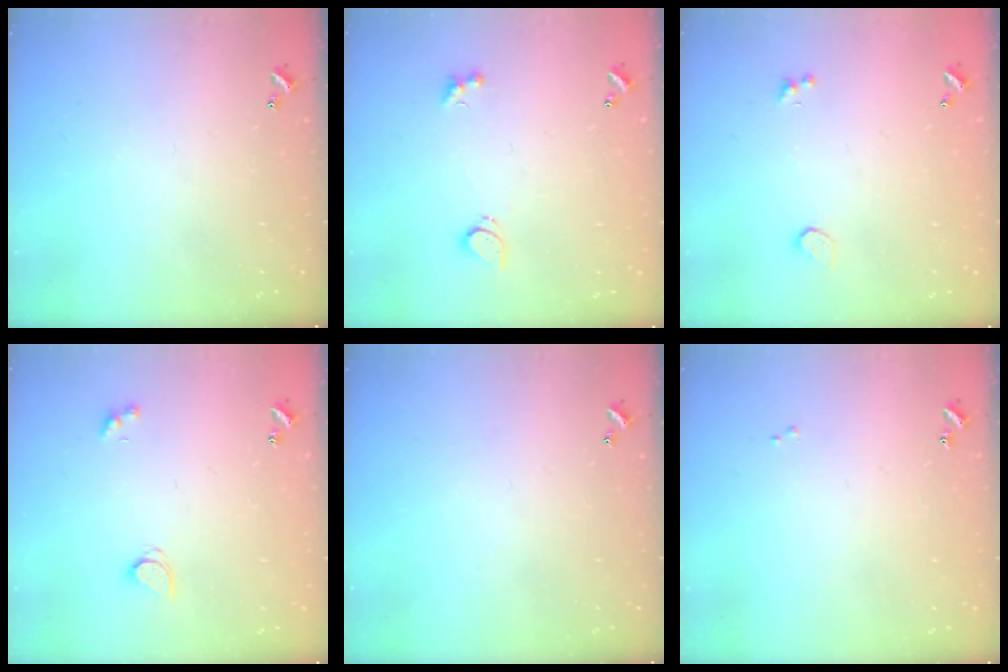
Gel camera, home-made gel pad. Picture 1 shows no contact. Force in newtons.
{"total": 2.3, "press": 2.3, "slide": 0.6}
{"total": 0.9, "press": 0.7, "slide": 0.5}
{"total": 2.6, "press": 2.6, "slide": 0.5}
{"total": 0.0}
{"total": 0.0}